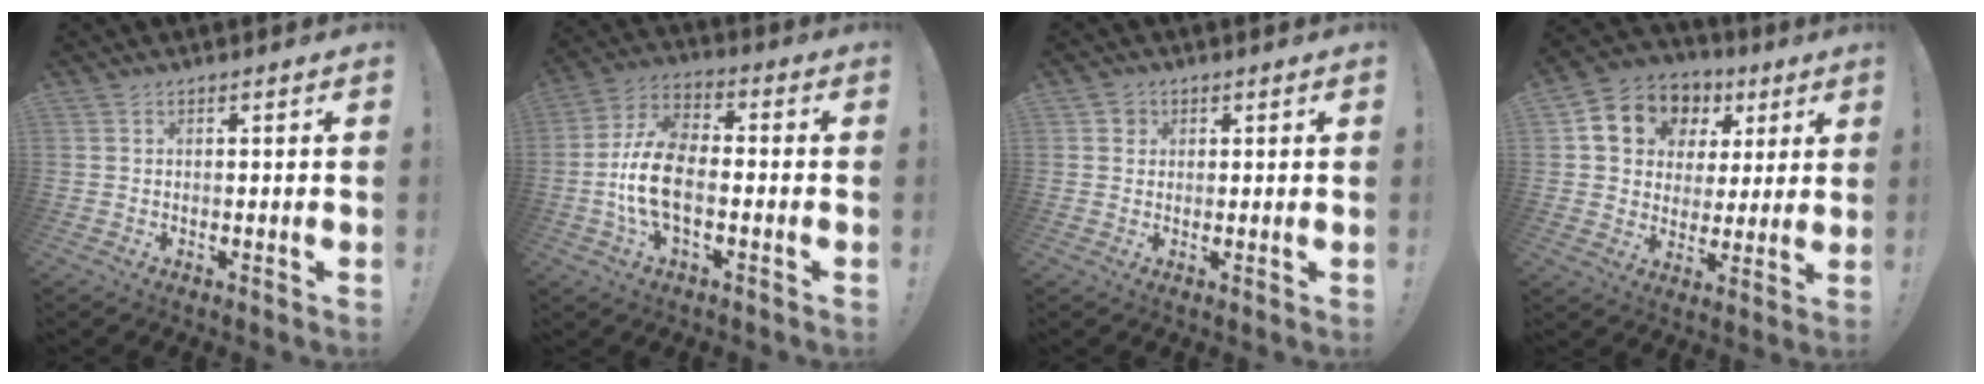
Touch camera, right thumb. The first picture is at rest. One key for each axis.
{"total": 13.9, "fx": -3.6, "fy": 7.8, "fz": 11.0, "tx": -0.221, "ty": 0.019, "tz": -0.060}
{"total": 2.3, "fx": 0.8, "fy": 2.1, "fz": 0.5, "tx": 0.002, "ty": -0.002, "tz": 0.013}
{"total": 12.2, "fx": 5.3, "fy": 10.0, "fz": 4.8, "tx": -0.072, "ty": -0.025, "tz": 0.104}